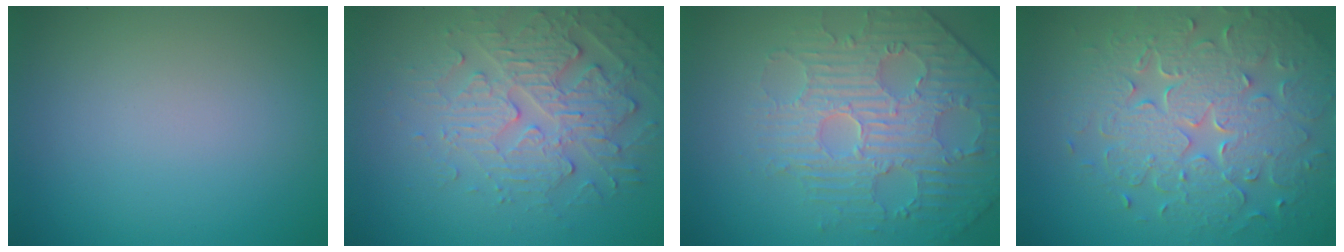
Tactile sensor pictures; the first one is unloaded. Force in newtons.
{"total": 4.3, "press": 3.8, "slide": 2.0}
{"total": 4.4, "press": 4.4, "slide": 0.6}
{"total": 8.3, "press": 6.0, "slide": 5.7}